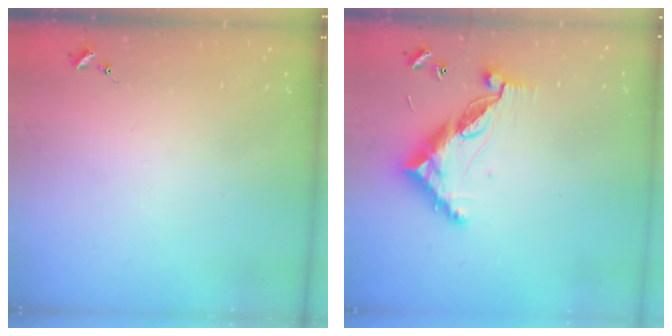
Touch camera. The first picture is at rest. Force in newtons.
{"total": 11.5, "press": 11.4, "slide": 1.0}